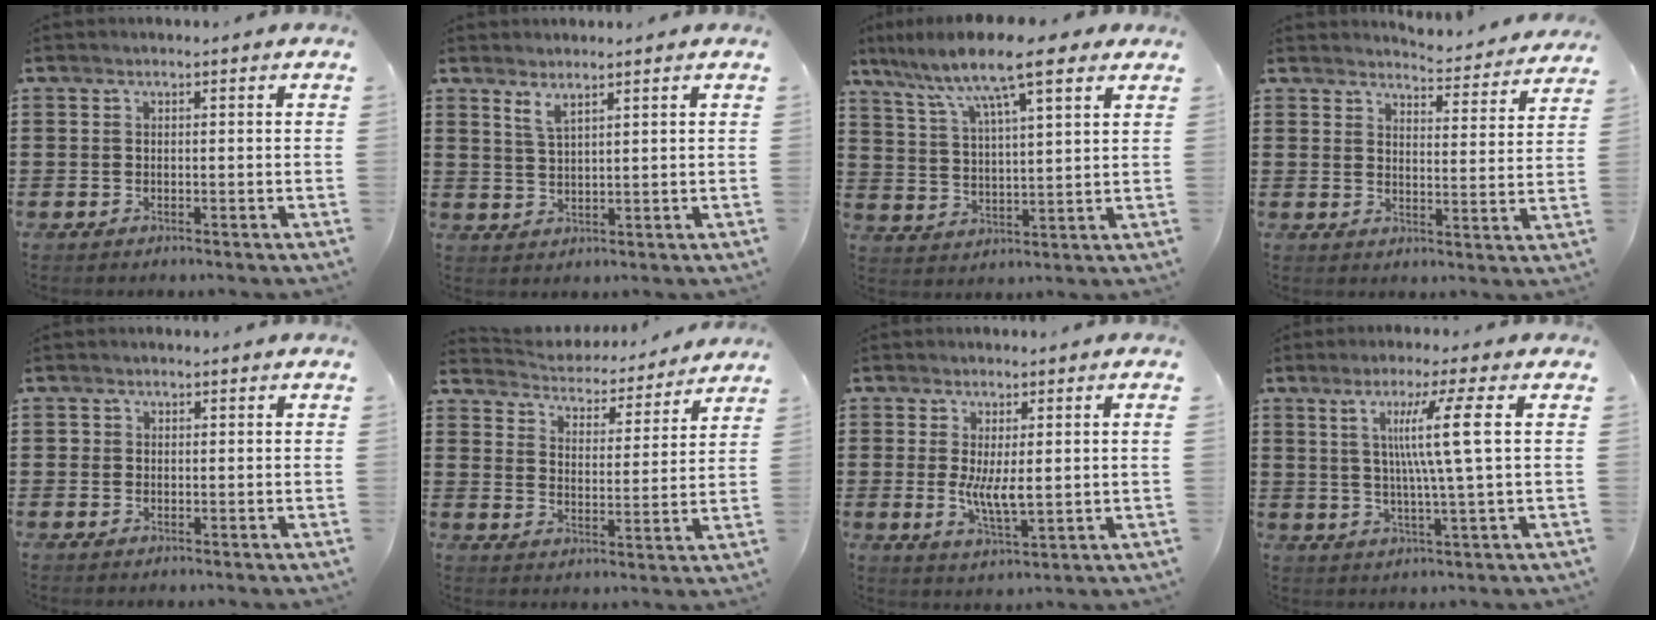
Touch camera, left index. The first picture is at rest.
{"total": 2.9, "force": [2.3, 0.4, 1.7], "torque": [-0.039, 0.002, 0.042]}
{"total": 10.2, "force": [7.5, 2.2, 6.5], "torque": [-0.143, -0.024, 0.126]}
{"total": 4.6, "force": [4.5, -0.1, 0.6], "torque": [-0.013, -0.037, 0.075]}
{"total": 0.8, "force": [0.2, 0.8, 0.0], "torque": [-0.002, 0.007, 0.004]}
{"total": 4.1, "force": [4.1, 0.2, 0.1], "torque": [-0.028, -0.034, 0.065]}
{"total": 5.0, "force": [0.3, 1.2, 4.9], "torque": [-0.091, -0.008, 0.000]}
{"total": 8.9, "force": [2.2, -0.7, 8.6], "torque": [-0.169, 0.002, 0.028]}